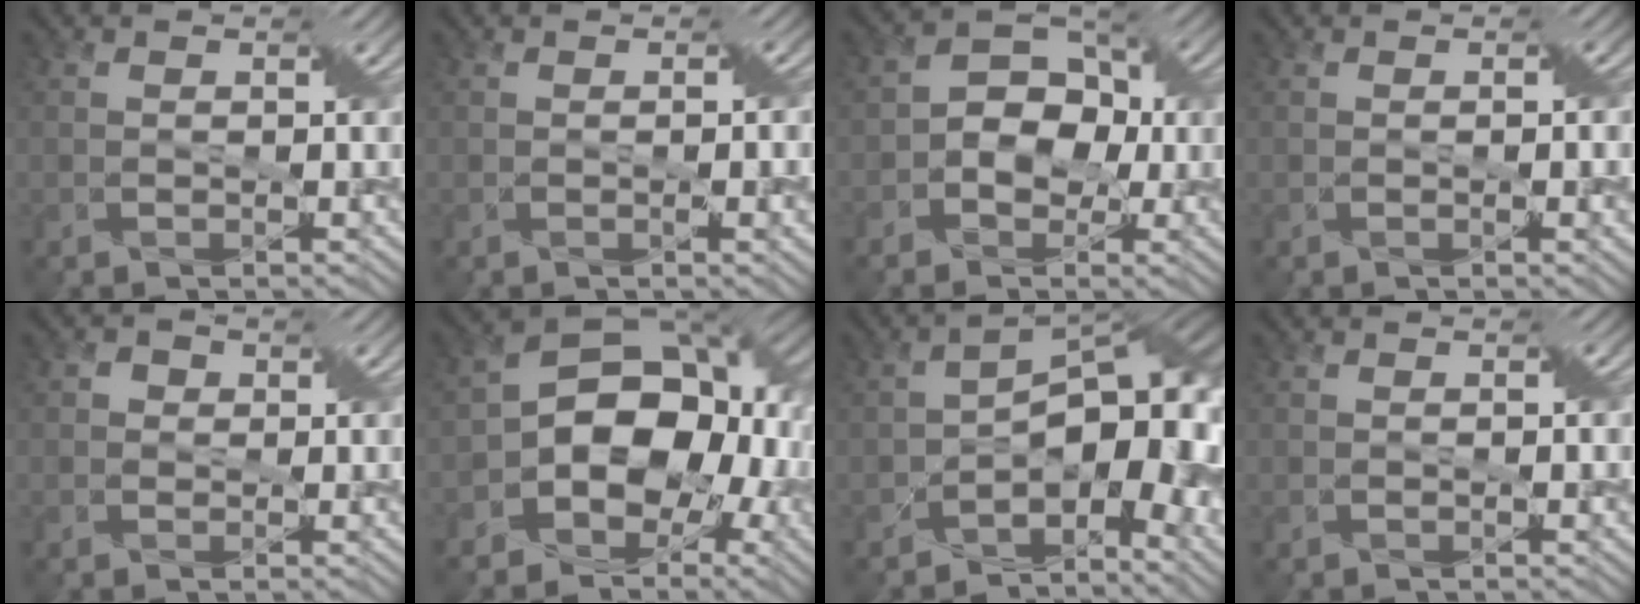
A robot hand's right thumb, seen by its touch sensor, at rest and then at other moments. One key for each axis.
{"total": 2.7, "fx": -0.2, "fy": 0.5, "fz": 2.7, "tx": -0.042, "ty": 0.001, "tz": 0.001}
{"total": 6.8, "fx": -1.0, "fy": 5.1, "fz": 4.4, "tx": -0.053, "ty": 0.012, "tz": -0.031}
{"total": 2.3, "fx": -0.1, "fy": 0.4, "fz": 2.2, "tx": -0.034, "ty": 0.003, "tz": 0.002}
{"total": 1.5, "fx": 0.3, "fy": 1.4, "fz": 0.4, "tx": -0.006, "ty": 0.002, "tz": -0.002}
{"total": 13.1, "fx": -2.8, "fy": 9.3, "fz": 8.8, "tx": -0.128, "ty": -0.007, "tz": -0.060}
{"total": 12.8, "fx": -3.3, "fy": 6.7, "fz": 10.4, "tx": -0.131, "ty": -0.004, "tz": -0.057}
{"total": 0.8, "fx": 0.0, "fy": 0.0, "fz": 0.8, "tx": -0.012, "ty": 0.002, "tz": 0.000}